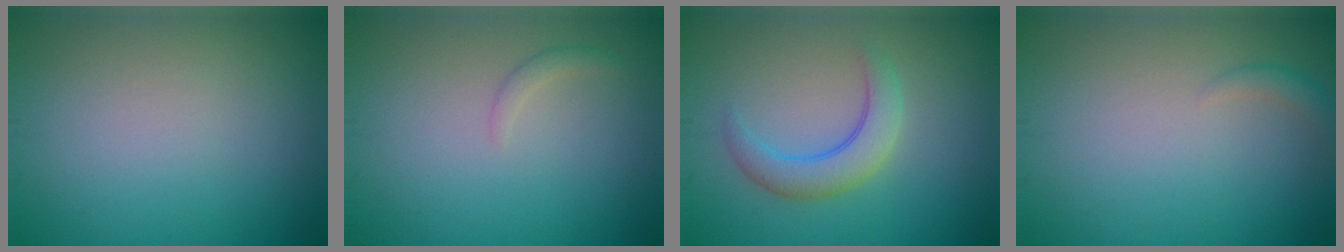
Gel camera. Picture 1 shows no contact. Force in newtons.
{"total": 0.8, "press": 0.8, "slide": 0.0}
{"total": 3.4, "press": 3.4, "slide": 0.1}
{"total": 0.9, "press": 0.9, "slide": 0.1}